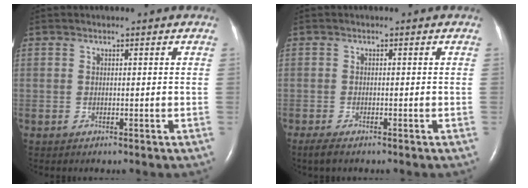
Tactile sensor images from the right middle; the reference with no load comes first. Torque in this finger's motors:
{"motor_torque": [0.40, -0.25, 0.06, 0.03]}